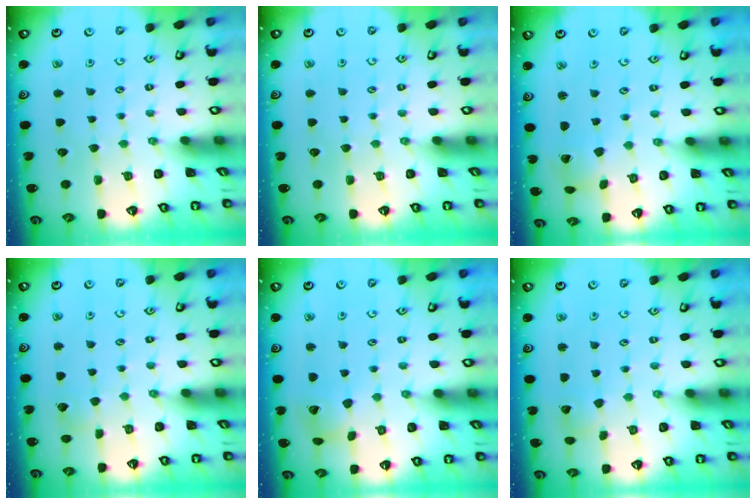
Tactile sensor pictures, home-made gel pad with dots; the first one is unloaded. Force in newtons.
{"total": 0.0}
{"total": 1.2, "press": 1.2, "slide": 0.2}
{"total": 2.9, "press": 2.9, "slide": 0.3}
{"total": 6.4, "press": 6.3, "slide": 0.9}
{"total": 2.9, "press": 2.9, "slide": 0.2}